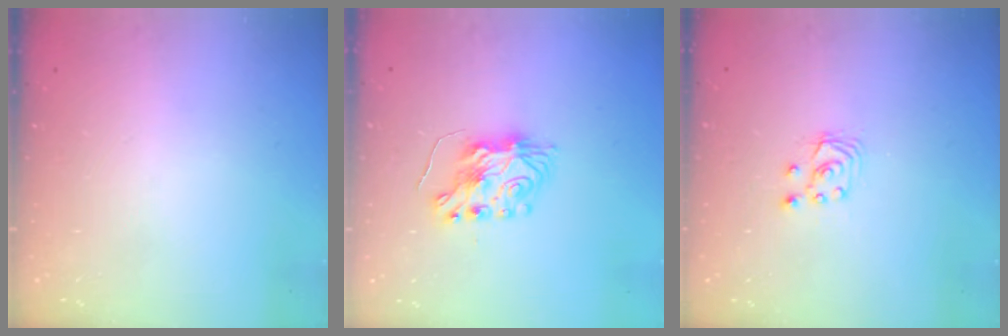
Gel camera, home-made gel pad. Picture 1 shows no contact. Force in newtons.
{"total": 7.5, "press": 7.5, "slide": 0.6}
{"total": 3.9, "press": 3.9, "slide": 0.4}